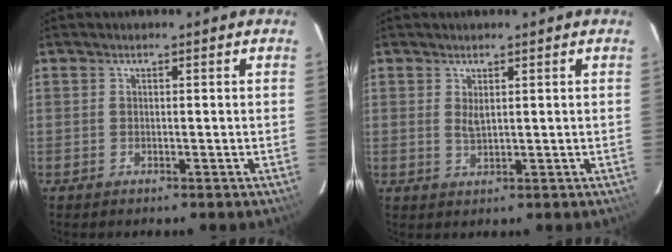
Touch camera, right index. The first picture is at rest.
{"total": 1.7, "force": [0.7, 0.5, 1.4], "torque": [-0.026, -0.001, 0.015]}